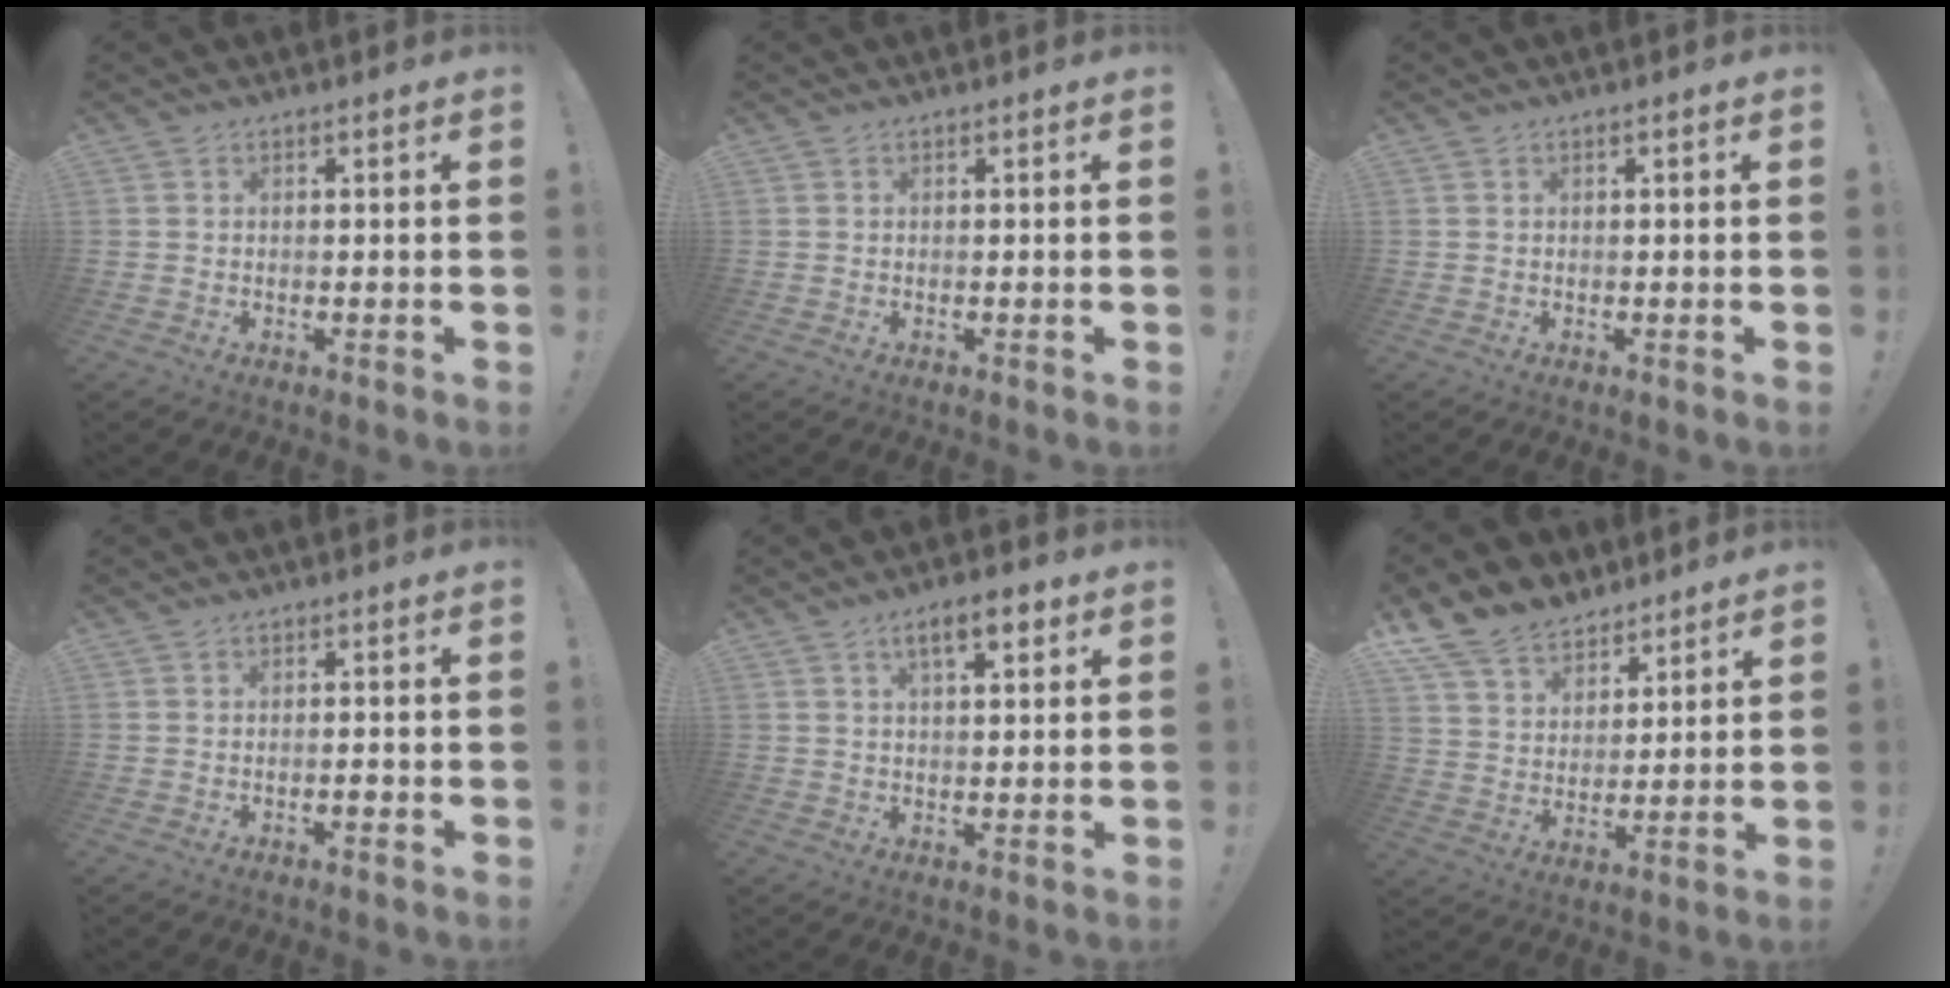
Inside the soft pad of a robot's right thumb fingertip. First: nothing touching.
{"total": 0.0}
{"total": 0.6, "force": [0.0, -0.1, 0.6], "torque": [-0.007, -0.003, -0.001]}
{"total": 1.4, "force": [-1.0, 0.4, 1.0], "torque": [-0.015, 0.001, -0.016]}
{"total": 6.7, "force": [3.2, 2.2, 5.4], "torque": [-0.072, -0.010, 0.047]}
{"total": 13.1, "force": [10.1, 7.7, 3.4], "torque": [-0.070, -0.070, 0.197]}